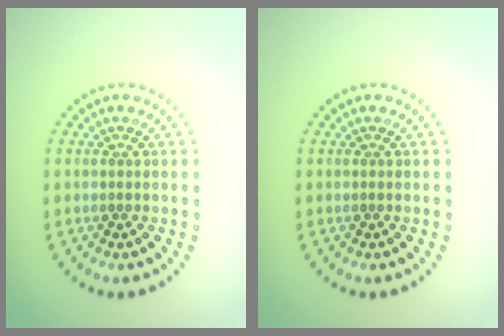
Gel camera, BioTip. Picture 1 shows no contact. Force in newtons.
{"total": 0.0}